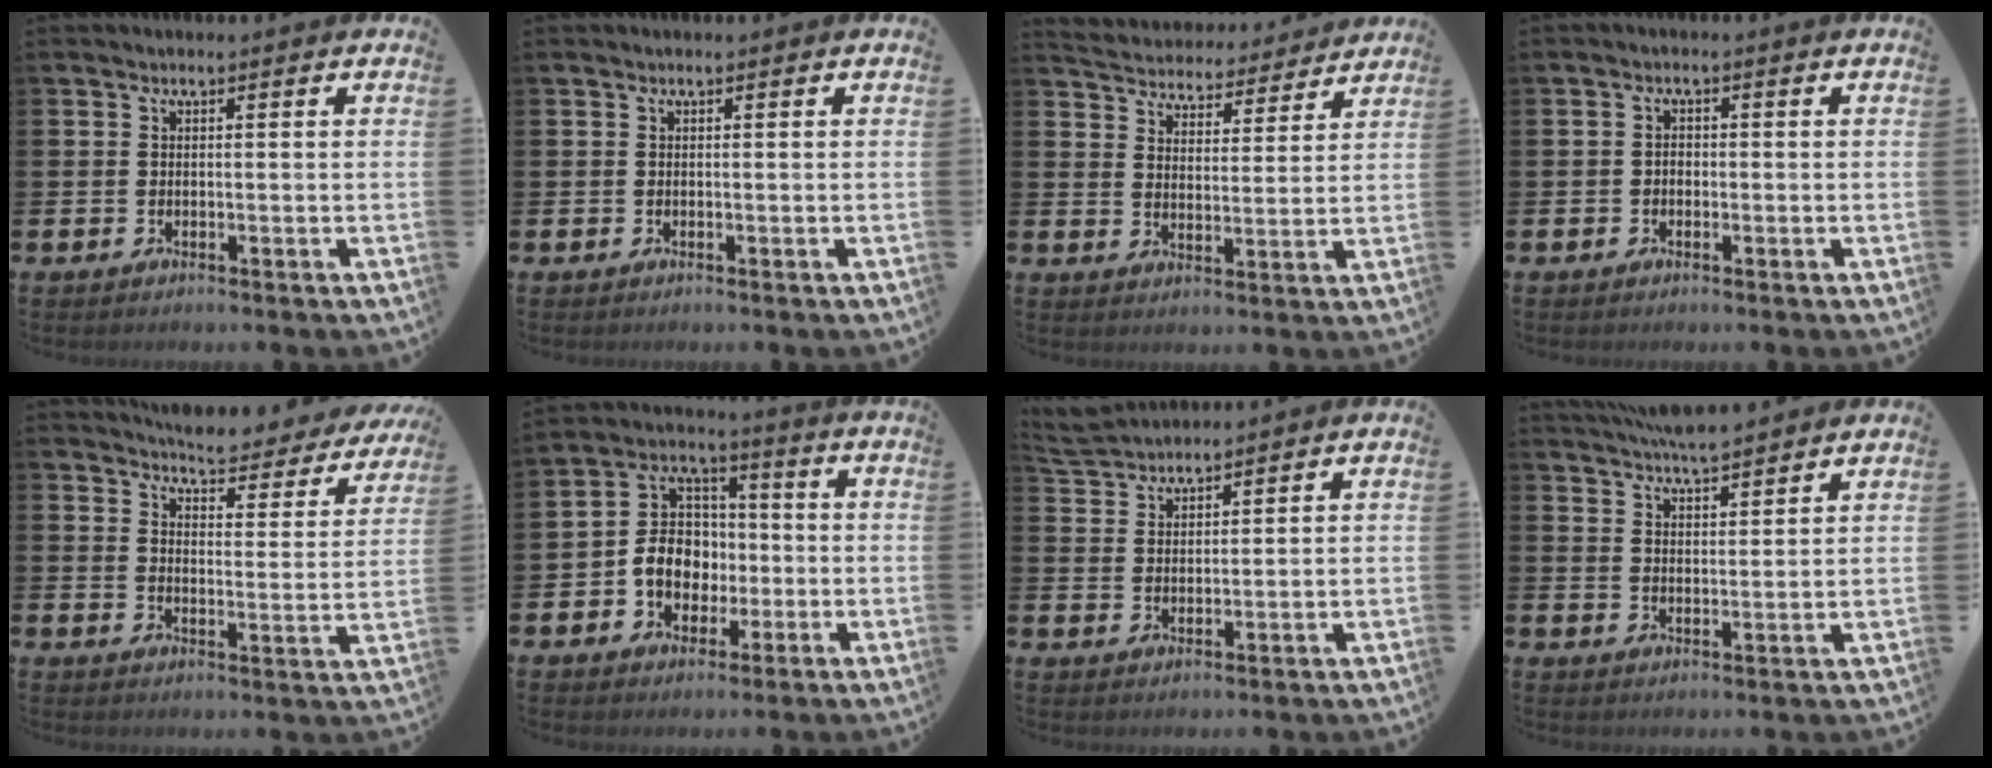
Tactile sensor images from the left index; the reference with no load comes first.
{"total": 0.0}
{"total": 5.1, "force": [5.0, 1.1, -0.2], "torque": [-0.018, -0.042, 0.085]}
{"total": 1.2, "force": [-0.5, 1.0, 0.6], "torque": [-0.010, 0.003, -0.011]}
{"total": 5.4, "force": [5.3, 0.3, 0.8], "torque": [-0.031, -0.045, 0.089]}
{"total": 7.7, "force": [-1.4, 6.7, 3.5], "torque": [-0.075, 0.019, -0.029]}
{"total": 4.5, "force": [4.5, 0.5, 0.1], "torque": [-0.016, -0.019, 0.084]}
{"total": 5.6, "force": [5.6, 0.2, 0.8], "torque": [-0.024, -0.033, 0.100]}